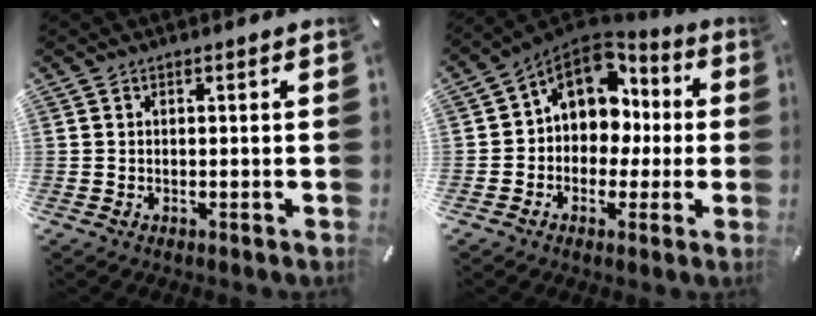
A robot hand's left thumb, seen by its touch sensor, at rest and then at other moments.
{"total": 11.5, "force": [3.1, 9.6, 5.5], "torque": [-0.104, -0.013, 0.062]}